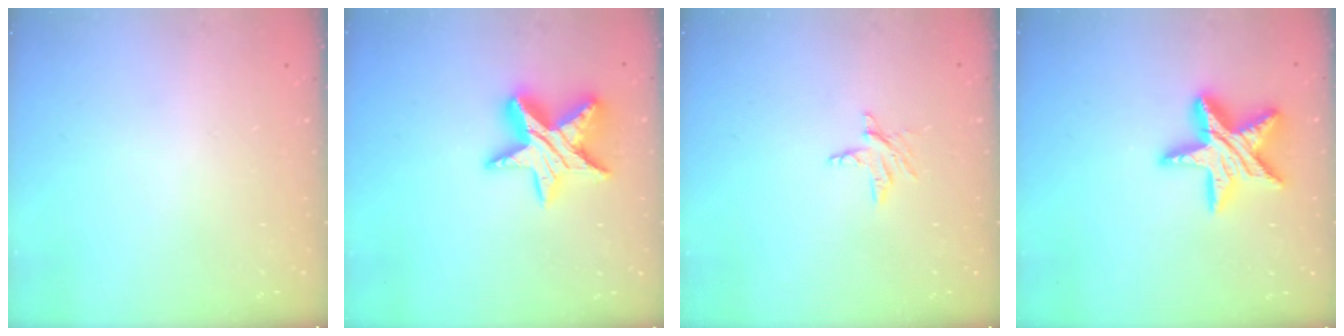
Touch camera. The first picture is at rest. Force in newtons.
{"total": 14.6, "press": 14.5, "slide": 1.2}
{"total": 3.6, "press": 3.6, "slide": 0.4}
{"total": 17.3, "press": 17.2, "slide": 1.3}